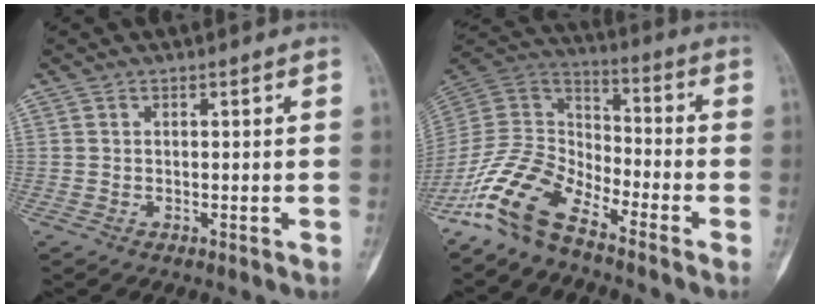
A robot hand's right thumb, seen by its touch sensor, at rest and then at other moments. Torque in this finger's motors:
{"motor_torque": [0.48, 0.37, 1.48, -1.29, 0.42]}